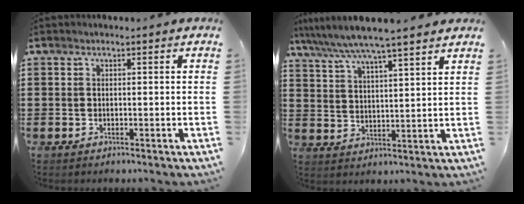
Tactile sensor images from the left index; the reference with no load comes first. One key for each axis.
{"total": 6.0, "fx": 5.4, "fy": -0.5, "fz": 2.7, "tx": -0.073, "ty": -0.032, "tz": 0.090}